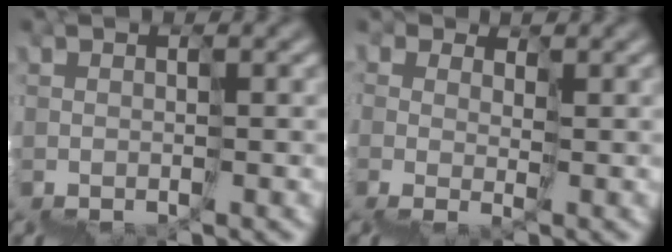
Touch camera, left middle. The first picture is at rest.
{"total": 2.1, "force": [0.5, 1.8, 1.0], "torque": [-0.016, -0.003, 0.011]}